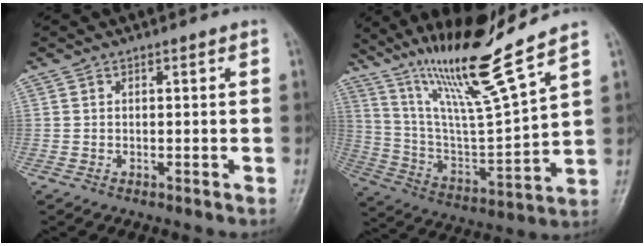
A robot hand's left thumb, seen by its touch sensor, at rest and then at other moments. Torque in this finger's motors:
{"motor_torque": [0.88, -0.08, 1.38, -1.40, 0.48]}